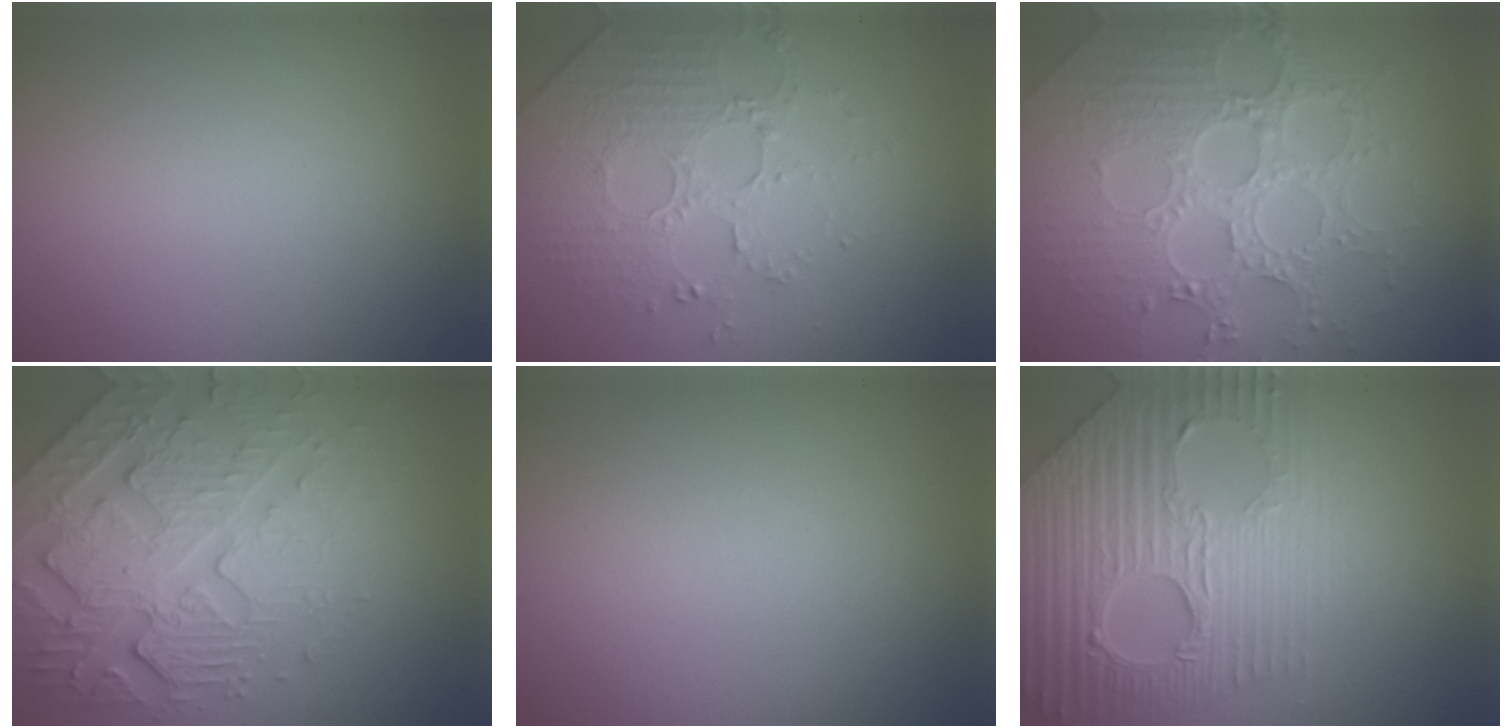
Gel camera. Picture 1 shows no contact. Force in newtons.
{"total": 5.0, "press": 3.6, "slide": 3.4}
{"total": 8.2, "press": 6.0, "slide": 5.6}
{"total": 6.3, "press": 5.3, "slide": 3.5}
{"total": 0.0}
{"total": 8.3, "press": 6.2, "slide": 5.6}